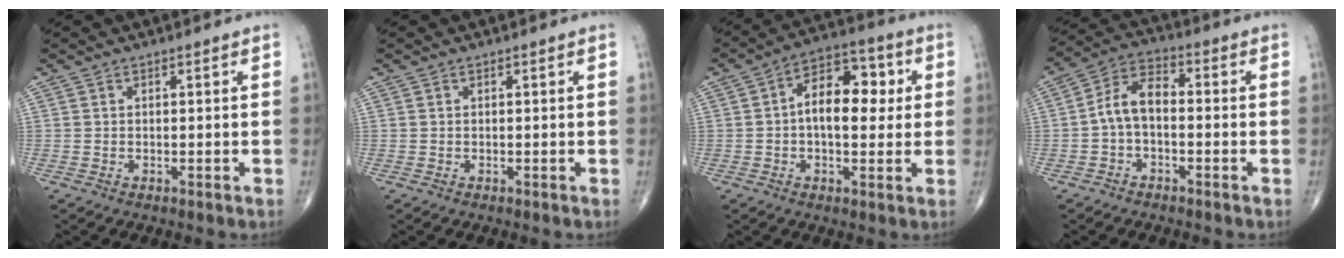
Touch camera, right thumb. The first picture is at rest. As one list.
[{"total": 0.0}, {"total": 12.2, "force": [1.2, 7.0, 9.9], "torque": [-0.127, 0.024, 0.011]}, {"total": 7.2, "force": [-1.0, 4.2, 5.7], "torque": [-0.102, 0.031, -0.033]}]